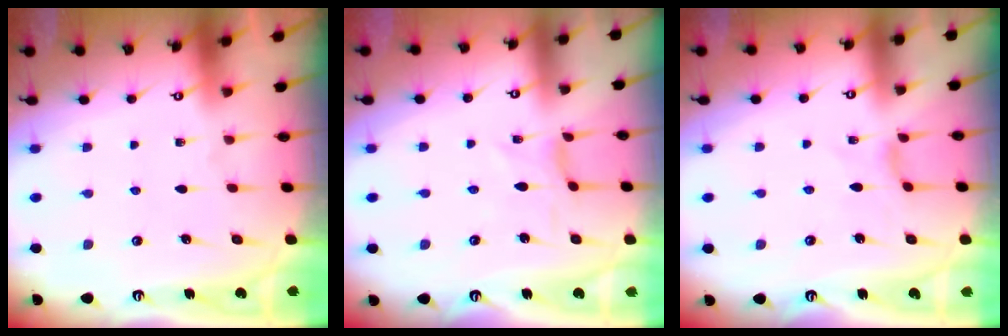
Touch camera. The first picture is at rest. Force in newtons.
{"total": 0.7, "press": 0.6, "slide": 0.3}
{"total": 0.0}